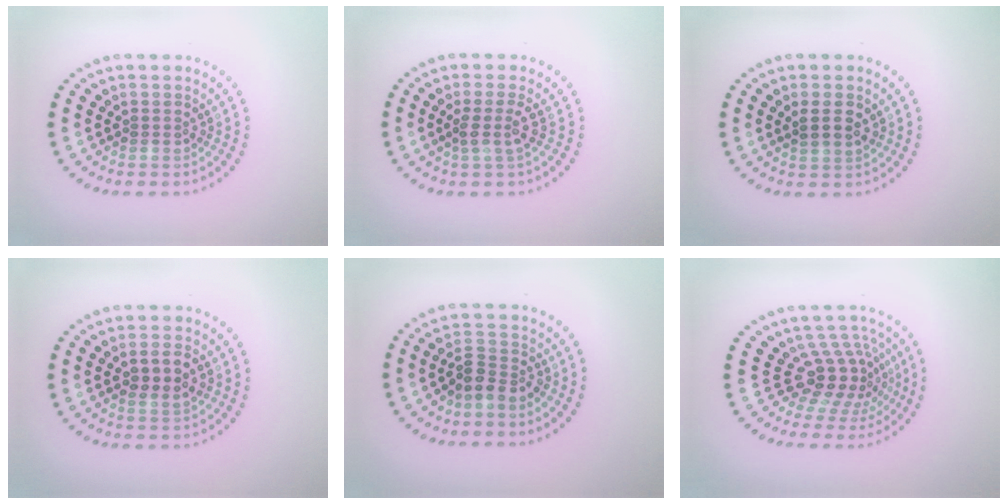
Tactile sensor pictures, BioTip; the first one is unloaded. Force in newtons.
{"total": 2.0, "press": 1.4, "slide": 1.4}
{"total": 2.3, "press": 2.2, "slide": 0.8}
{"total": 2.9, "press": 2.8, "slide": 0.3}
{"total": 2.8, "press": 2.5, "slide": 1.3}
{"total": 4.5, "press": 3.2, "slide": 3.1}